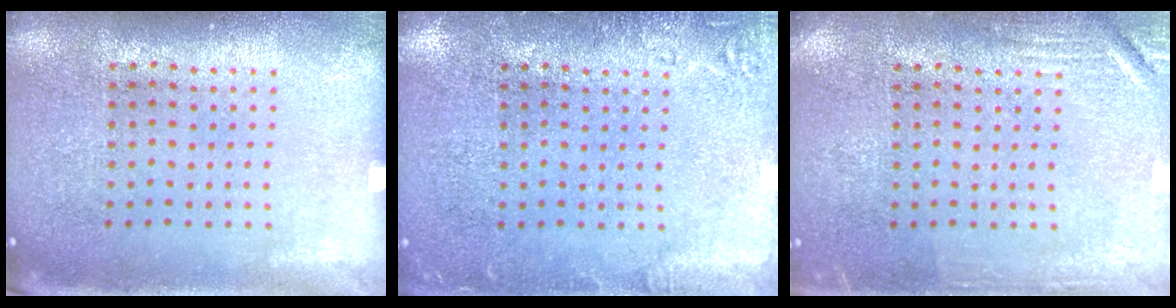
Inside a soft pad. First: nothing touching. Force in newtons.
{"total": 1.9, "press": 1.8, "slide": 0.3}
{"total": 2.5, "press": 2.5, "slide": 0.4}